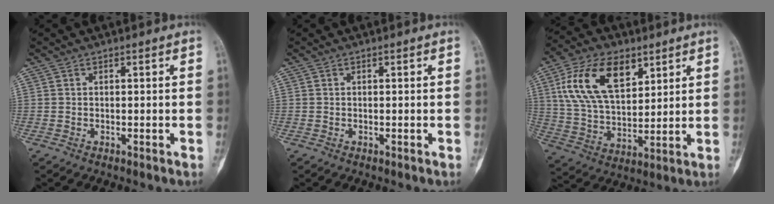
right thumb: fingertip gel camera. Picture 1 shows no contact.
{"total": 0.0}
{"total": 17.3, "force": [7.4, 9.6, 12.3], "torque": [-0.207, -0.018, 0.145]}